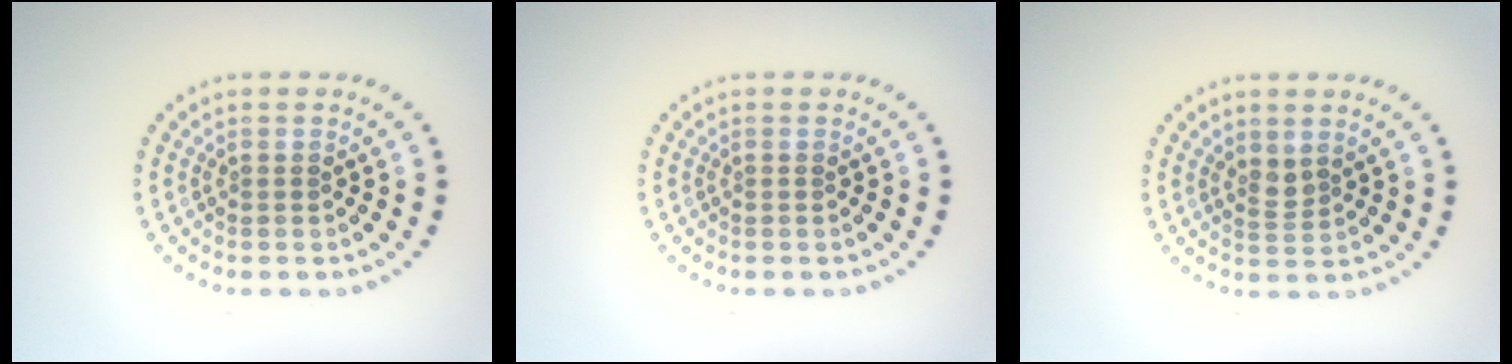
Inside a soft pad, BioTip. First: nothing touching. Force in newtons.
{"total": 0.0}
{"total": 1.4, "press": 1.1, "slide": 0.9}